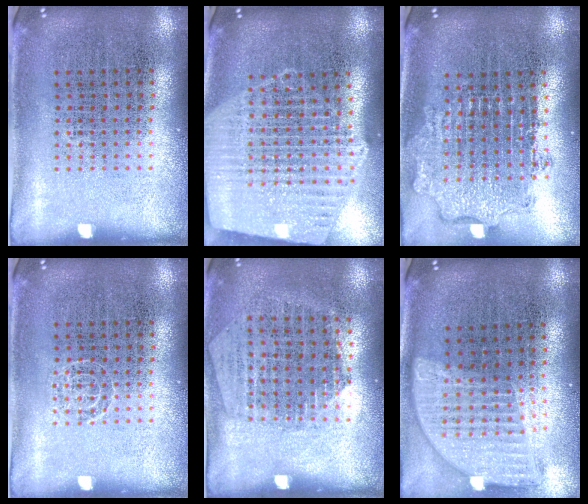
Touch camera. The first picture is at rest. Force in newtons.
{"total": 2.4, "press": 2.1, "slide": 1.2}
{"total": 1.9, "press": 1.4, "slide": 1.2}
{"total": 1.0, "press": 1.0, "slide": 0.1}
{"total": 1.3, "press": 1.2, "slide": 0.5}
{"total": 1.7, "press": 1.4, "slide": 1.0}